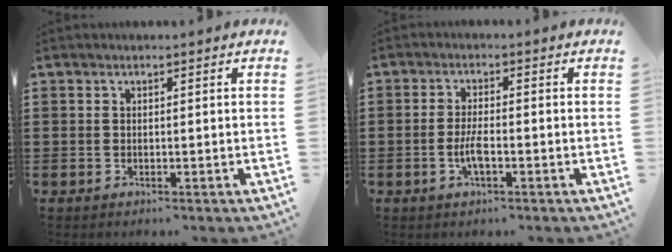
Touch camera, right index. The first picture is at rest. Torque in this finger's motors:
{"motor_torque": [1.62, 0.52, 0.05, 0.02]}